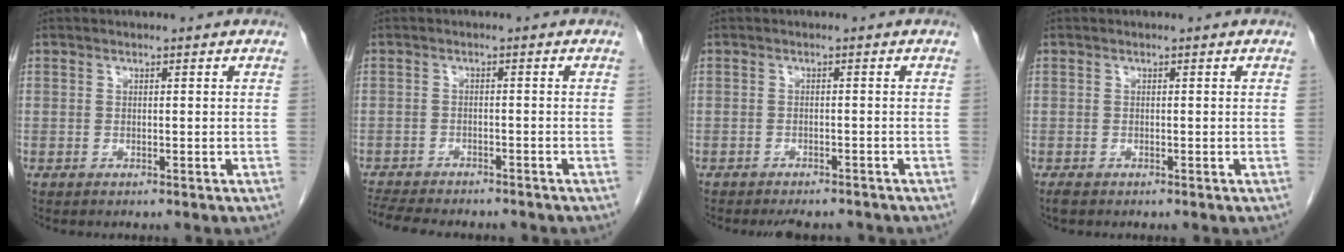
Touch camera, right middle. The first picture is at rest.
{"total": 11.5, "force": [-10.0, 3.0, 4.7], "torque": [-0.093, -0.006, -0.140]}
{"total": 5.5, "force": [-5.0, 1.7, 1.6], "torque": [-0.017, -0.005, -0.063]}
{"total": 0.9, "force": [-0.6, 0.4, 0.5], "torque": [-0.014, -0.003, -0.008]}